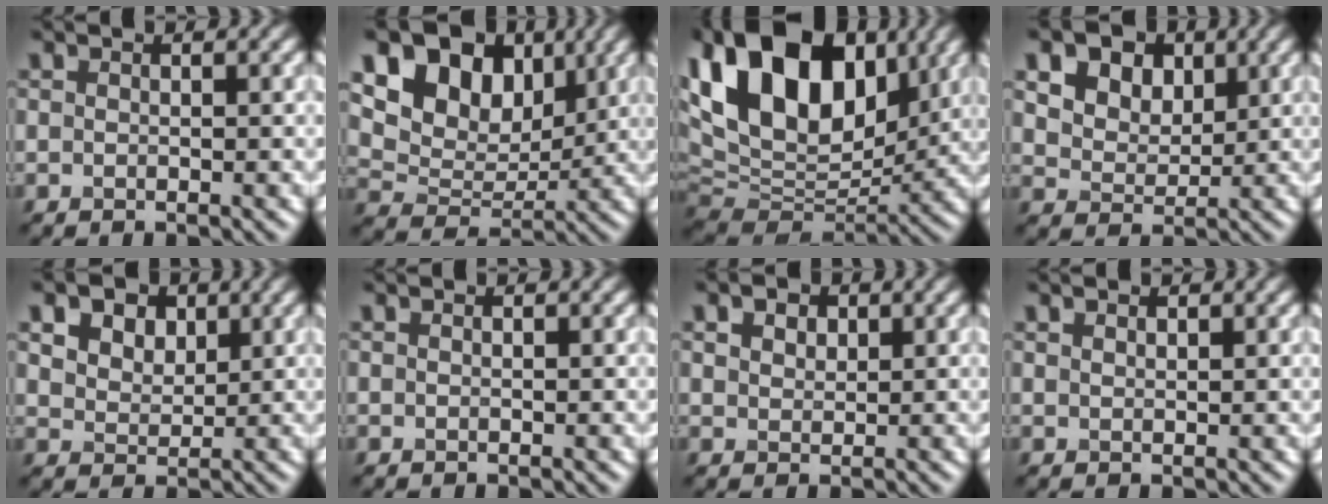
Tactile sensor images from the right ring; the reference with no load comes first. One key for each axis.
{"total": 13.3, "fx": 6.6, "fy": 9.1, "fz": 7.1, "tx": -0.133, "ty": 0.027, "tz": 0.120}
{"total": 17.1, "fx": 6.7, "fy": 10.7, "fz": 11.6, "tx": -0.219, "ty": 0.041, "tz": 0.115}
{"total": 11.9, "fx": 6.0, "fy": 8.2, "fz": 6.1, "tx": -0.124, "ty": 0.037, "tz": 0.093}
{"total": 8.3, "fx": 4.6, "fy": 5.4, "fz": 4.3, "tx": -0.084, "ty": 0.023, "tz": 0.061}
{"total": 0.0}
{"total": 3.5, "fx": 2.1, "fy": 2.2, "fz": 1.8, "tx": -0.036, "ty": 0.018, "tz": 0.019}
{"total": 0.7, "fx": 0.6, "fy": 0.2, "fz": 0.2, "tx": -0.004, "ty": 0.000, "tz": 0.013}